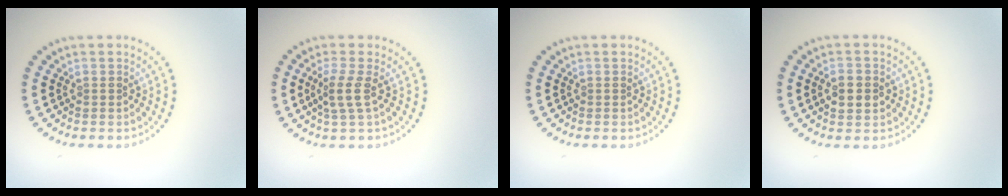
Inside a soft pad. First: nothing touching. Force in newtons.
{"total": 2.1, "press": 1.6, "slide": 1.3}
{"total": 0.0}
{"total": 2.9, "press": 2.9, "slide": 0.1}